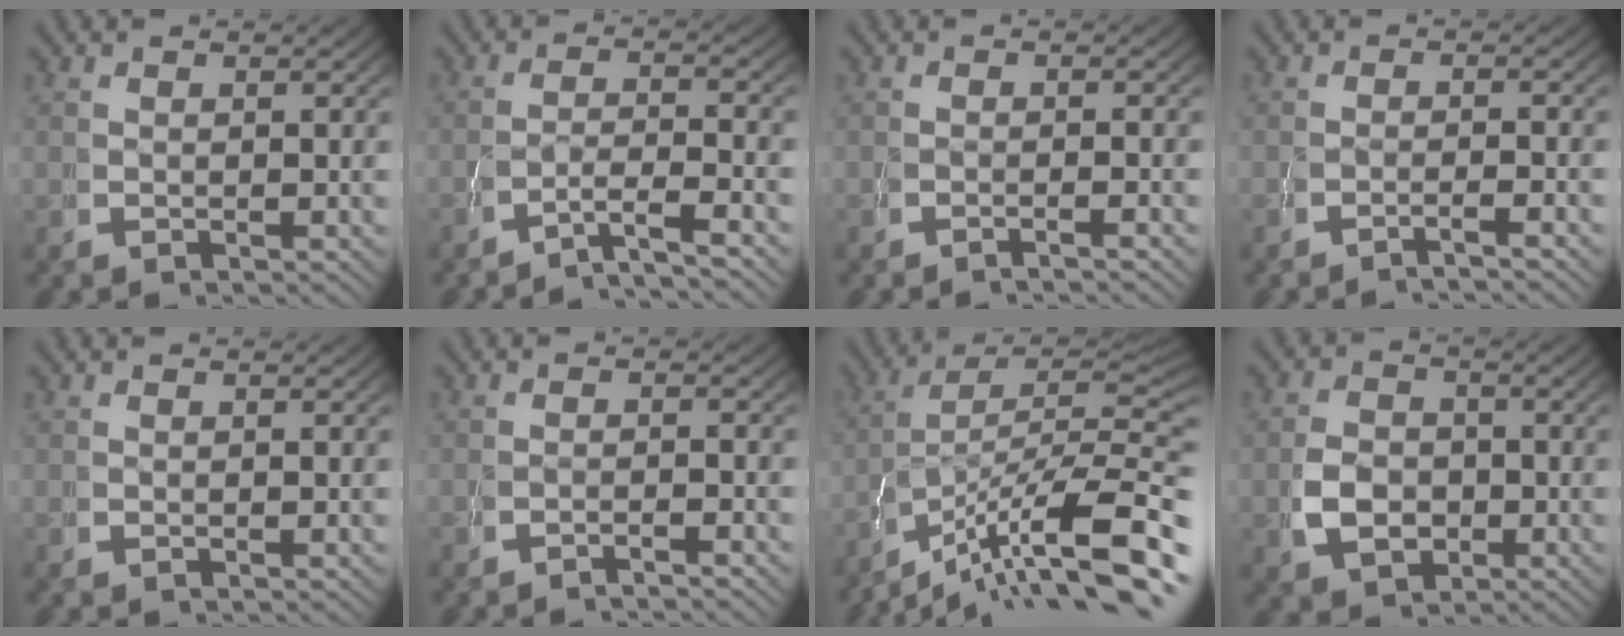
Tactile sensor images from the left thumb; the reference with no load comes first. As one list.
[{"total": 4.0, "force": [-2.3, 1.2, 3.1], "torque": [-0.073, -0.016, -0.033]}, {"total": 1.3, "force": [-0.9, -0.3, 0.9], "torque": [-0.017, 0.007, -0.021]}, {"total": 2.0, "force": [-1.4, -0.3, 1.3], "torque": [-0.027, 0.004, -0.029]}, {"total": 0.0}, {"total": 1.6, "force": [-1.6, -0.2, 0.4], "torque": [-0.006, 0.002, -0.031]}, {"total": 14.9, "force": [-6.3, 8.5, 10.4], "torque": [-0.168, -0.048, -0.078]}, {"total": 5.4, "force": [-0.8, 4.2, 3.4], "torque": [-0.070, -0.019, -0.005]}]